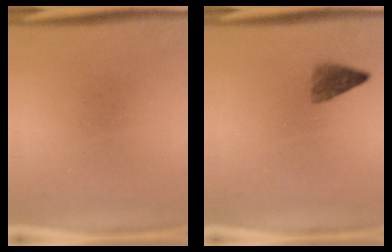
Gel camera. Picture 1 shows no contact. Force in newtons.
{"total": 2.4}